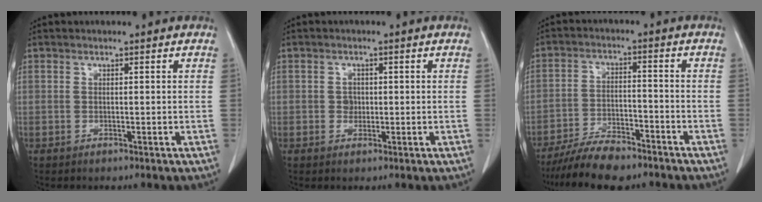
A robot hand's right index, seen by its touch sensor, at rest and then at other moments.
{"total": 1.7, "force": [-0.1, 1.5, 0.8], "torque": [-0.012, 0.003, 0.001]}
{"total": 9.7, "force": [-8.2, 2.4, 4.6], "torque": [-0.078, -0.015, -0.141]}